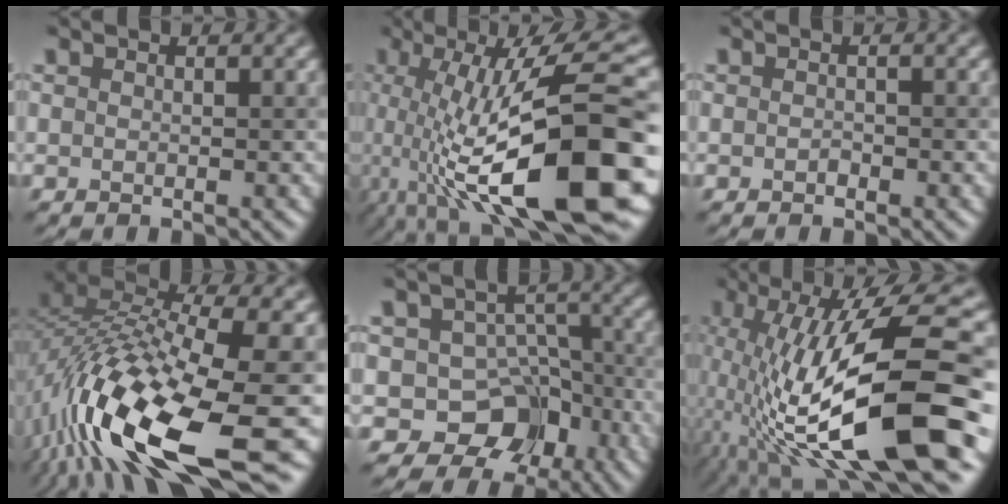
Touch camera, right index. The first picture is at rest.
{"total": 16.0, "force": [-3.0, 4.4, 15.1], "torque": [-0.233, 0.011, -0.048]}
{"total": 0.6, "force": [-0.3, 0.4, 0.4], "torque": [-0.006, 0.001, -0.005]}
{"total": 16.3, "force": [-6.3, 5.1, 14.2], "torque": [-0.283, -0.002, -0.112]}
{"total": 8.6, "force": [-4.3, 6.7, 3.4], "torque": [-0.024, 0.009, -0.077]}
{"total": 16.2, "force": [-3.9, 4.3, 15.1], "torque": [-0.262, 0.012, -0.066]}